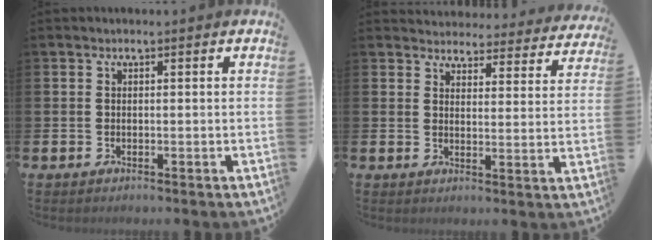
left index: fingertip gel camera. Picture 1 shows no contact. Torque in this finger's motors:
{"motor_torque": [1.05, -1.09, 0.31, -0.01]}